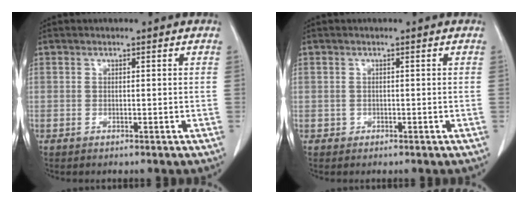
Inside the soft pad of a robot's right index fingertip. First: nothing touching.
{"total": 0.7, "force": [-0.1, 0.7, -0.1], "torque": [0.003, 0.005, -0.003]}